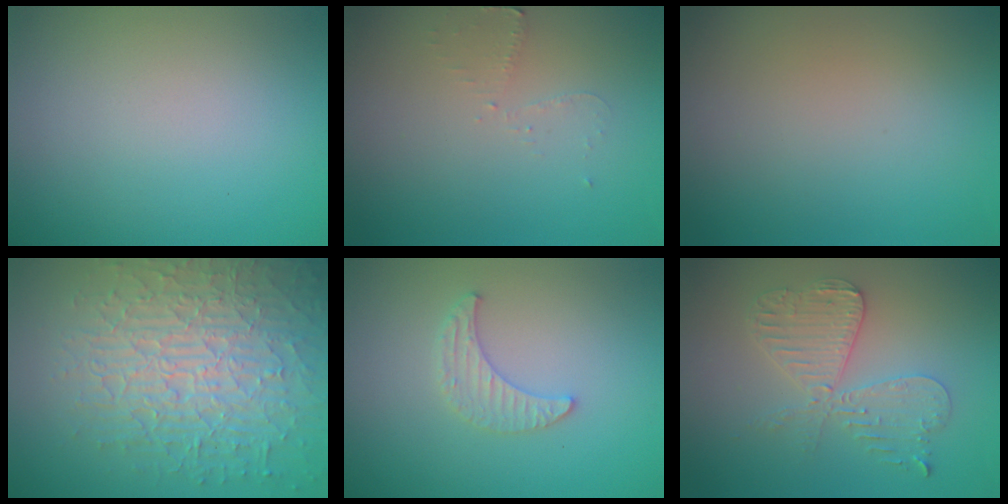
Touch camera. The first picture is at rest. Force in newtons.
{"total": 1.2, "press": 1.1, "slide": 0.3}
{"total": 0.0}
{"total": 8.6, "press": 6.1, "slide": 6.1}
{"total": 2.0, "press": 1.9, "slide": 0.5}
{"total": 4.3, "press": 3.7, "slide": 2.1}